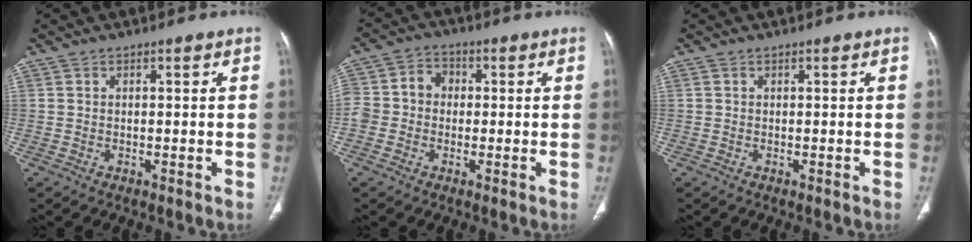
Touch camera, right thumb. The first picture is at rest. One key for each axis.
{"total": 8.0, "fx": -0.4, "fy": 7.0, "fz": 3.8, "tx": -0.050, "ty": 0.033, "tz": -0.016}
{"total": 0.0}